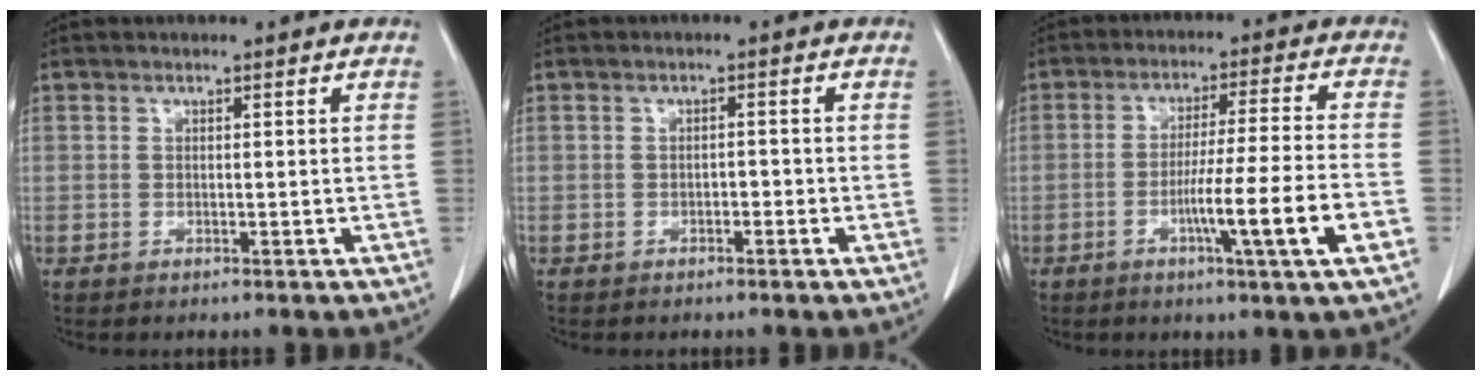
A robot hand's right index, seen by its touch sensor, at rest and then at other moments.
{"total": 1.0, "force": [-0.5, 0.5, 0.7], "torque": [-0.010, 0.002, -0.009]}
{"total": 11.4, "force": [-4.1, -1.3, 10.6], "torque": [-0.178, -0.012, -0.069]}